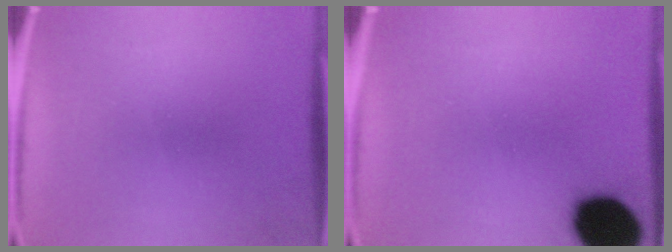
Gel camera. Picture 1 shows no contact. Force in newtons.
{"total": 16.4}